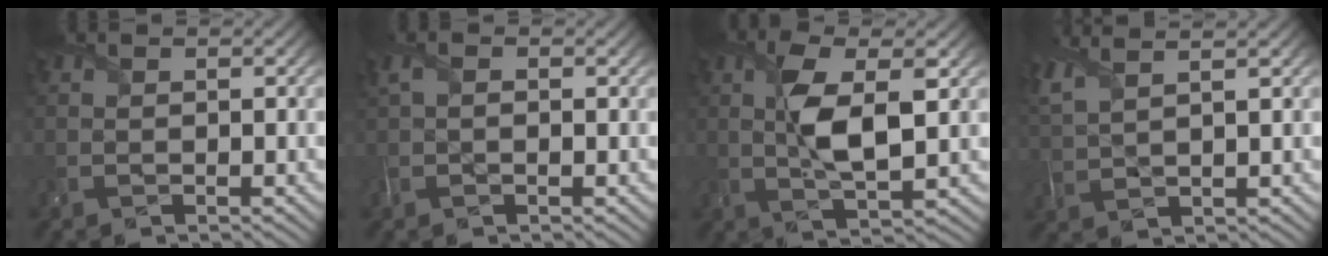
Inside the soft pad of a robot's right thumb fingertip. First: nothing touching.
{"total": 2.4, "force": [0.4, 1.2, 2.0], "torque": [-0.051, 0.004, 0.003]}
{"total": 7.3, "force": [1.1, 2.3, 6.8], "torque": [-0.138, -0.001, 0.020]}
{"total": 6.5, "force": [4.5, 1.8, 4.3], "torque": [-0.102, 0.023, 0.083]}